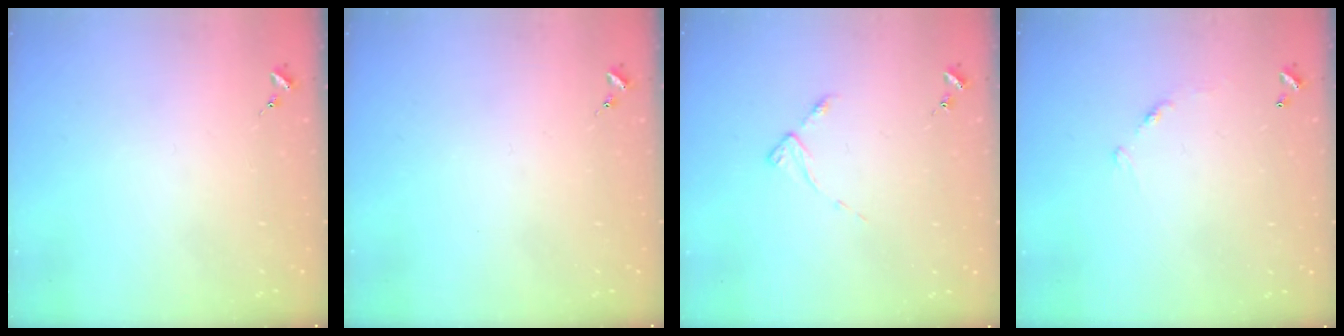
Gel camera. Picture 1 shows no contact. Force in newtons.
{"total": 0.0}
{"total": 3.1, "press": 3.1, "slide": 0.4}
{"total": 6.8, "press": 6.8, "slide": 0.4}